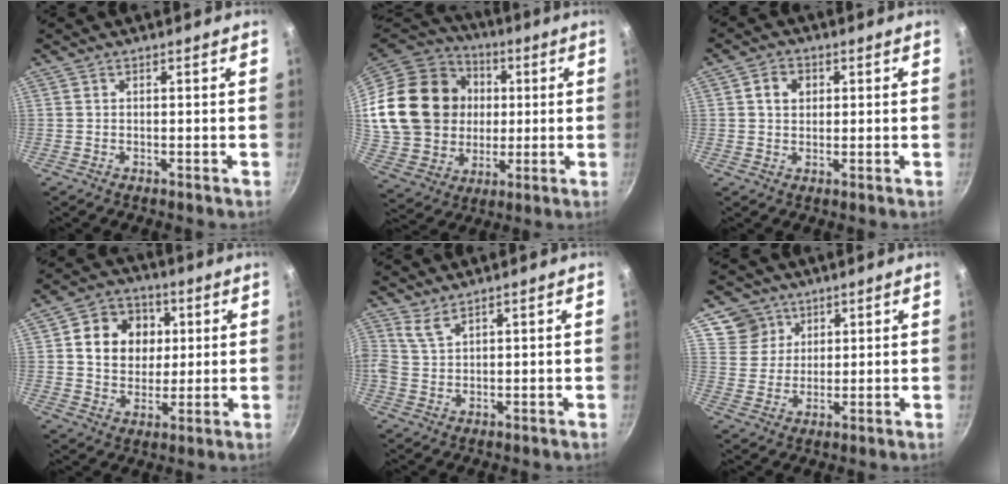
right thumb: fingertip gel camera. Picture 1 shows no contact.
{"total": 26.4, "force": [3.6, 21.4, 15.1], "torque": [-0.264, 0.022, 0.081]}
{"total": 4.3, "force": [1.1, 3.5, 2.3], "torque": [-0.023, 0.005, 0.015]}
{"total": 12.8, "force": [2.8, 10.8, 6.4], "torque": [-0.071, 0.003, 0.041]}
{"total": 2.6, "force": [2.0, 0.9, 1.4], "torque": [-0.032, -0.013, 0.044]}
{"total": 7.1, "force": [3.9, 5.8, 0.7], "torque": [0.022, -0.010, 0.071]}